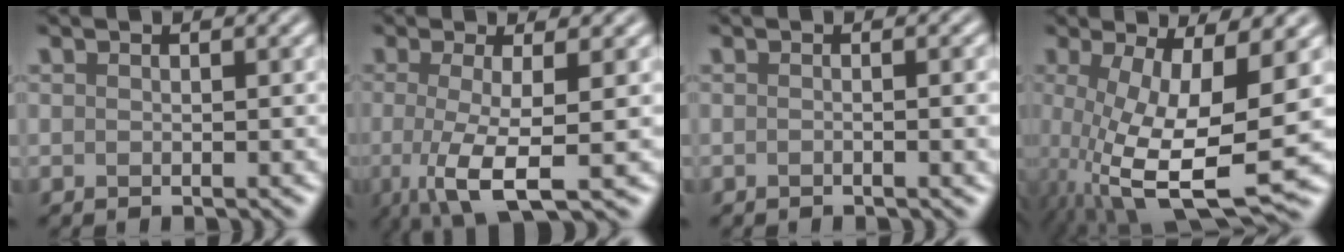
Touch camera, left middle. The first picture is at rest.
{"total": 6.1, "force": [-1.0, 1.6, 5.8], "torque": [-0.103, -0.013, -0.021]}
{"total": 2.0, "force": [-0.3, 0.7, 1.8], "torque": [-0.021, -0.006, -0.013]}
{"total": 10.4, "force": [-2.0, 3.1, 9.7], "torque": [-0.191, -0.025, -0.027]}